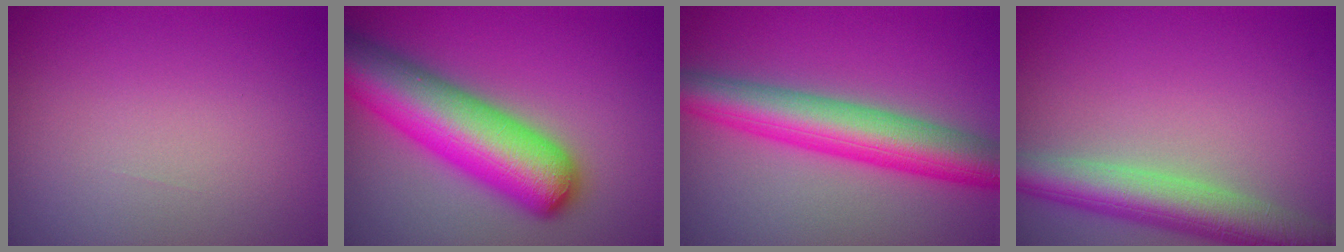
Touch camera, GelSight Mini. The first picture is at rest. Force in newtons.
{"total": 10.1, "press": 10.1, "slide": 0.4}
{"total": 7.3, "press": 7.3, "slide": 0.2}
{"total": 6.1, "press": 6.1, "slide": 0.4}